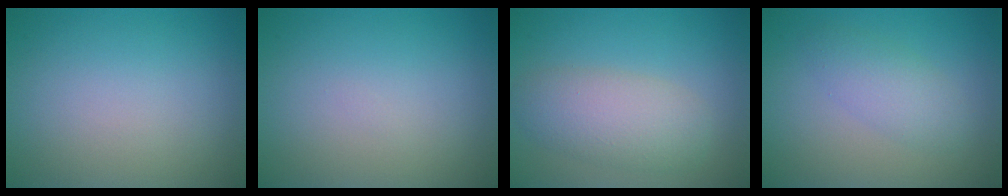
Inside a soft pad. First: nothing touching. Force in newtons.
{"total": 0.0}
{"total": 4.6, "press": 4.6, "slide": 0.3}
{"total": 2.7, "press": 2.7, "slide": 0.1}